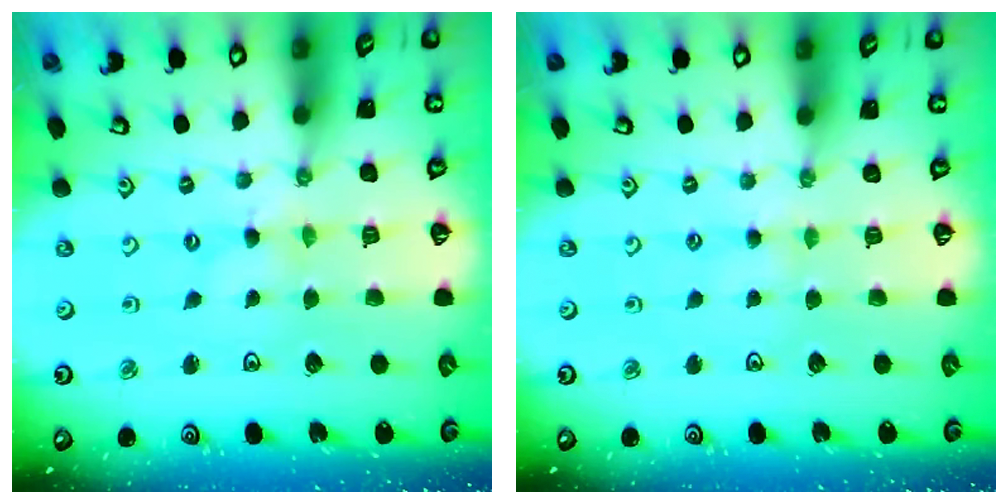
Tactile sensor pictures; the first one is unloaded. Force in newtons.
{"total": 2.1, "press": 2.1, "slide": 0.4}